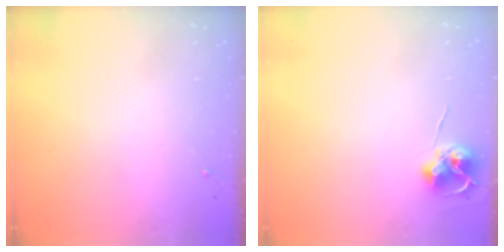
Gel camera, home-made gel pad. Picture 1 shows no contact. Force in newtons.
{"total": 7.9, "press": 7.9, "slide": 0.4}